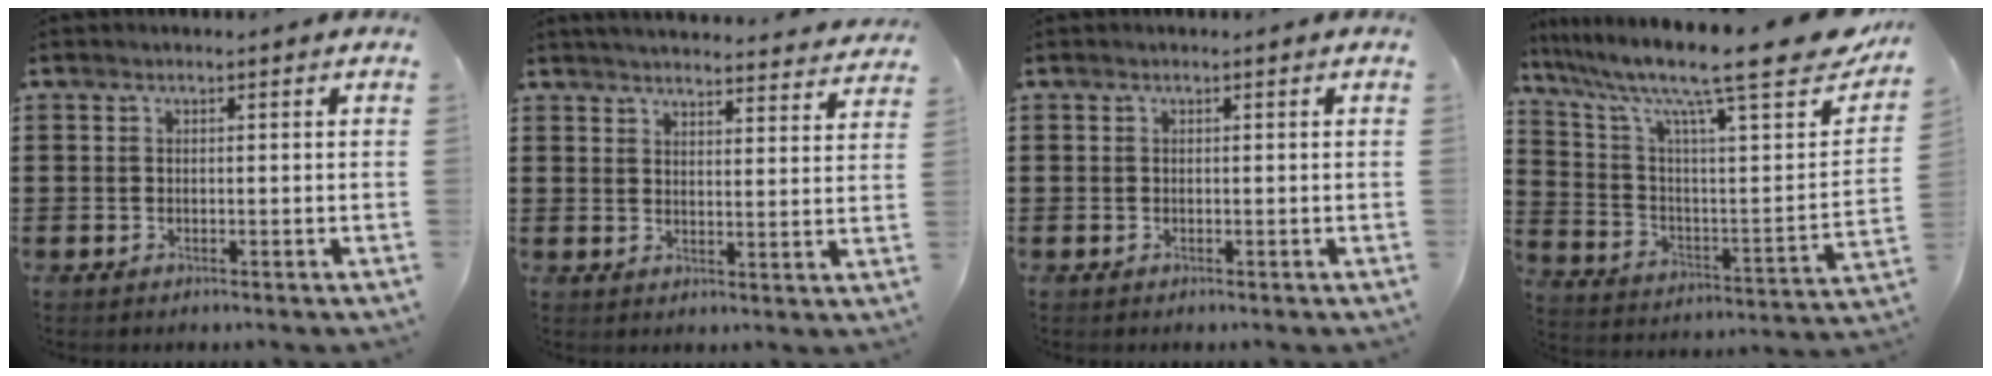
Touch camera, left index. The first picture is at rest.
{"total": 4.1, "force": [4.0, -0.2, 0.7], "torque": [-0.028, -0.024, 0.070]}
{"total": 0.0}
{"total": 16.1, "force": [11.8, 2.1, 10.7], "torque": [-0.200, -0.076, 0.180]}